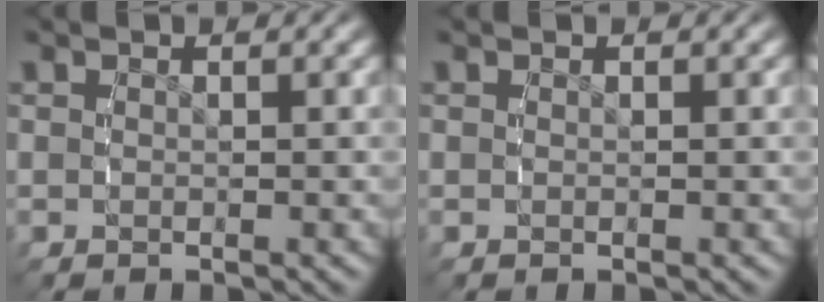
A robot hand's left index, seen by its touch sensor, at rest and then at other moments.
{"total": 0.0}